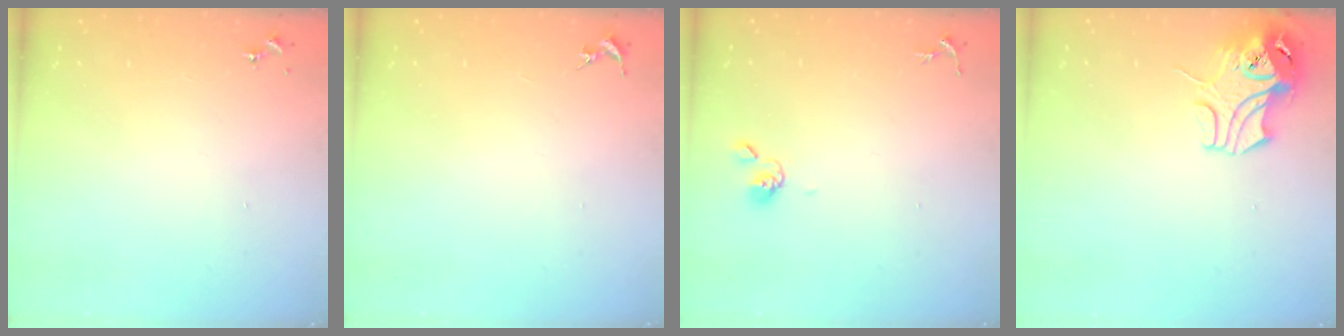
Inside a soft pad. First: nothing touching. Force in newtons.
{"total": 0.0}
{"total": 4.4, "press": 4.3, "slide": 0.8}
{"total": 9.8, "press": 9.7, "slide": 1.6}